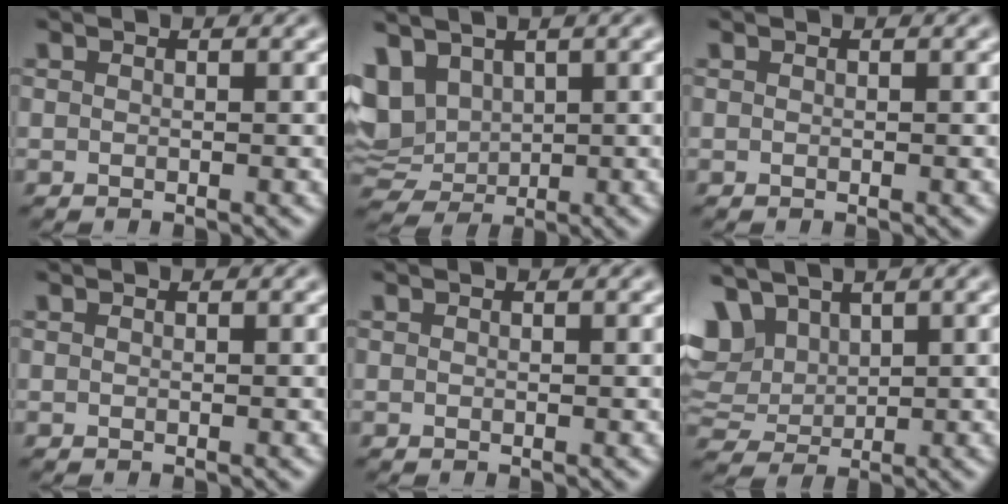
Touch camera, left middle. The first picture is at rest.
{"total": 5.9, "force": [2.2, 4.0, 3.8], "torque": [-0.104, 0.003, 0.047]}
{"total": 0.0}
{"total": 0.0}
{"total": 0.0}
{"total": 6.2, "force": [3.1, 3.8, 3.7], "torque": [-0.100, 0.017, 0.062]}